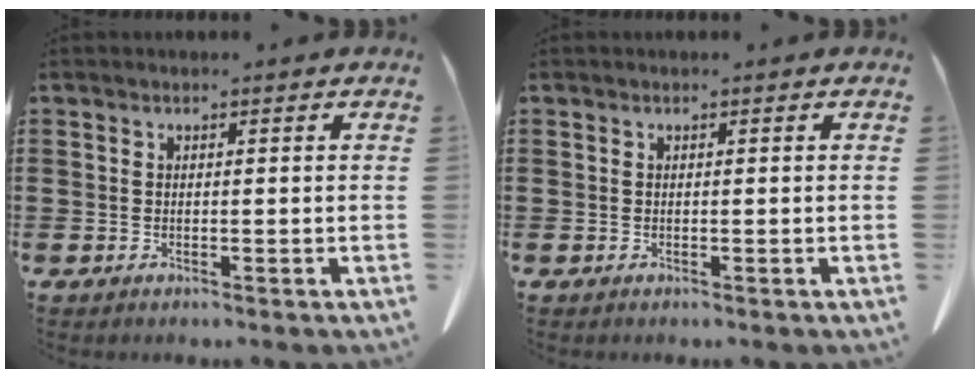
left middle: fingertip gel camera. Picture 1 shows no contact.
{"total": 0.0}